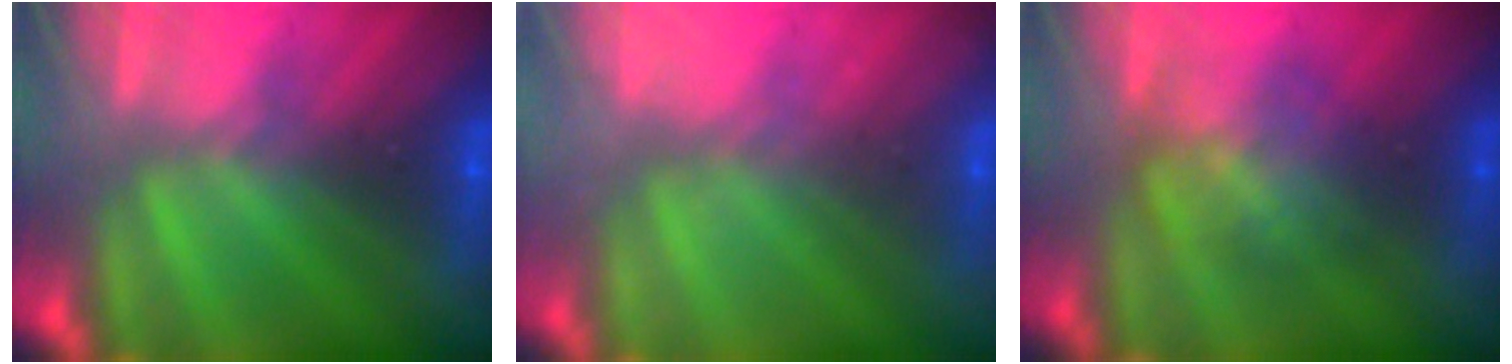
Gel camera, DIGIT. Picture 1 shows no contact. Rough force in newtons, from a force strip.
{"total": 2.1}
{"total": 3.2}